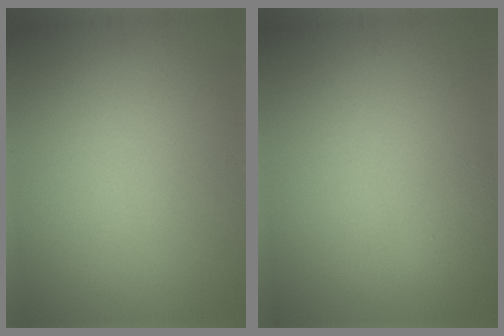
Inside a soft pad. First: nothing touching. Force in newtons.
{"total": 1.2, "press": 1.2, "slide": 0.1}